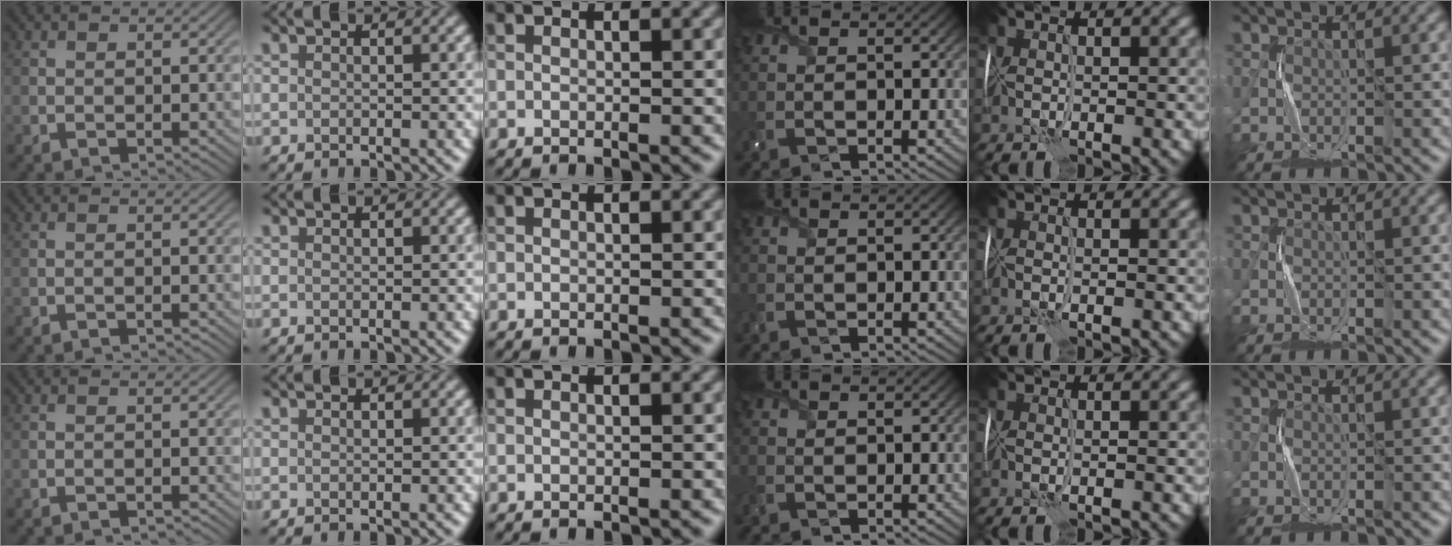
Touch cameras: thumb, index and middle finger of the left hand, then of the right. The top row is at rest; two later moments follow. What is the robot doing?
{"motion": "wrap", "object": "cellophane"}